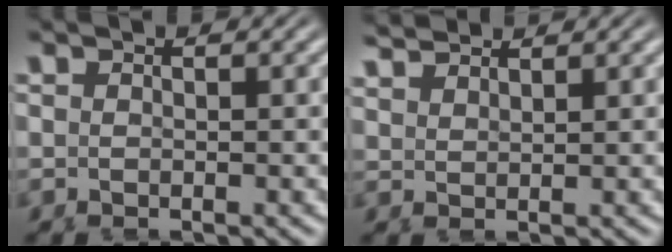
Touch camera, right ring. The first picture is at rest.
{"total": 2.2, "force": [2.1, 0.4, 0.3], "torque": [-0.002, 0.001, 0.043]}